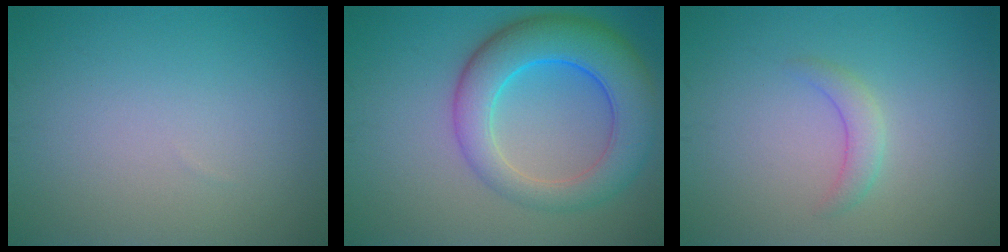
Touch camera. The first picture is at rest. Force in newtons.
{"total": 8.4, "press": 8.4, "slide": 0.2}
{"total": 1.7, "press": 1.7, "slide": 0.0}